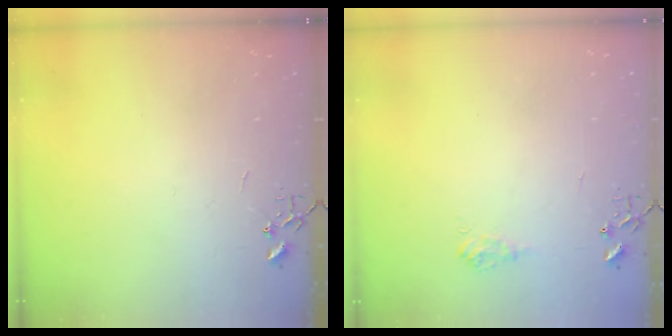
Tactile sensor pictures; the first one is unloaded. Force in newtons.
{"total": 6.8, "press": 6.8, "slide": 0.8}